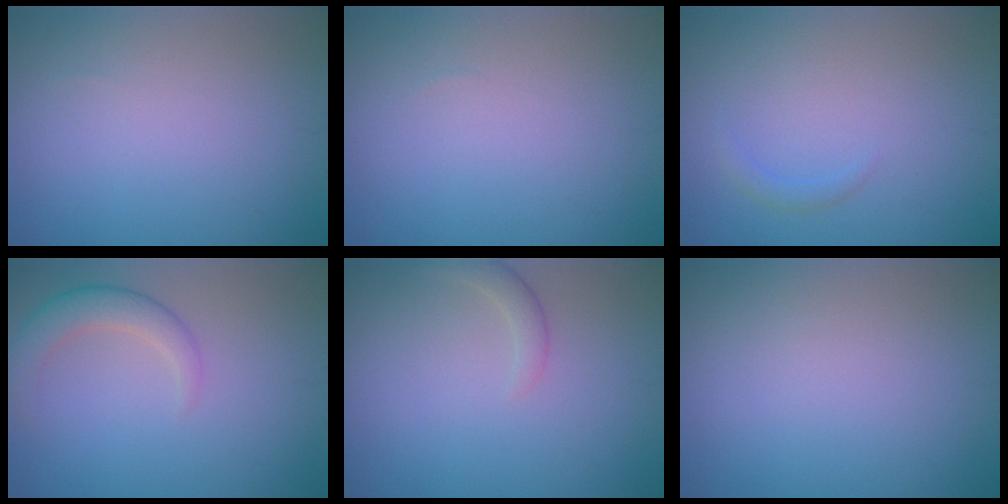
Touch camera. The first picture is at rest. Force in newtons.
{"total": 0.0}
{"total": 0.8, "press": 0.8, "slide": 0.0}
{"total": 3.1, "press": 3.1, "slide": 0.3}
{"total": 1.4, "press": 1.4, "slide": 0.1}
{"total": 0.0}